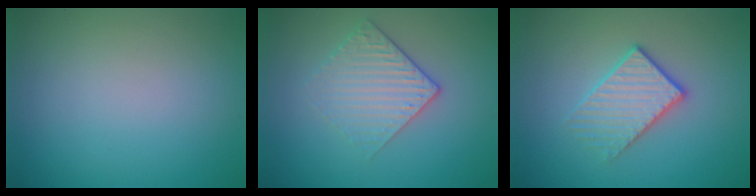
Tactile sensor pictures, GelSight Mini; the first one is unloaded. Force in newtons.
{"total": 3.0, "press": 2.6, "slide": 1.4}
{"total": 3.1, "press": 2.8, "slide": 1.3}